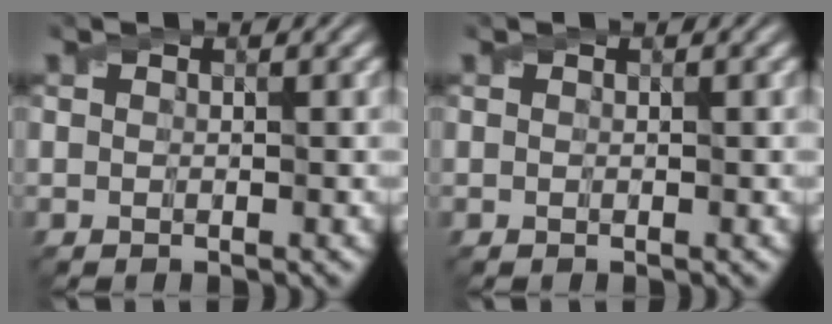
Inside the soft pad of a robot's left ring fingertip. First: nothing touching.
{"total": 0.0}